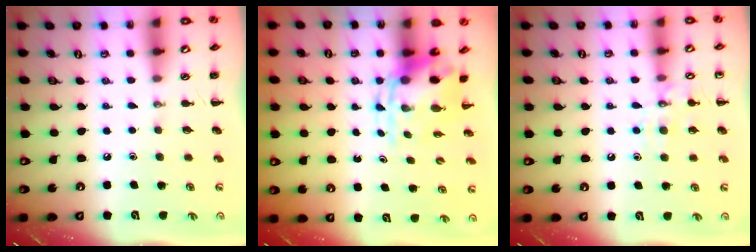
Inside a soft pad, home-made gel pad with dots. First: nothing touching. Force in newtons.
{"total": 6.5, "press": 6.5, "slide": 1.0}
{"total": 9.1, "press": 9.1, "slide": 0.9}